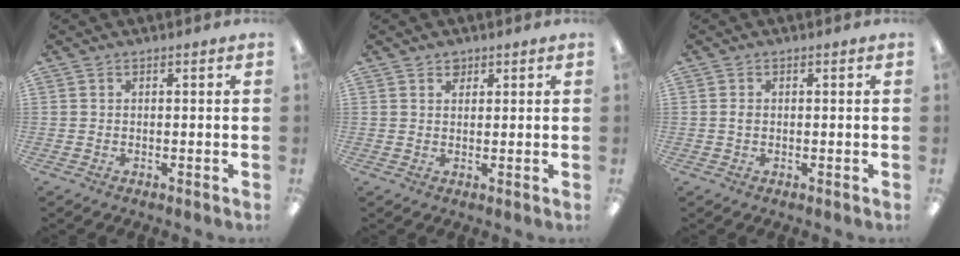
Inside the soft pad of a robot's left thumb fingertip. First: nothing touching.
{"total": 2.1, "force": [1.6, 1.3, 0.5], "torque": [0.005, -0.007, 0.027]}
{"total": 1.2, "force": [0.1, 0.7, 0.9], "torque": [-0.019, 0.003, 0.000]}